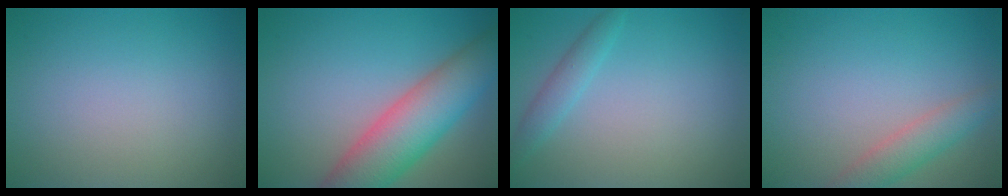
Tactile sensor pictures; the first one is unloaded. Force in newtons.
{"total": 8.3, "press": 8.3, "slide": 0.5}
{"total": 1.8, "press": 1.8, "slide": 0.2}
{"total": 2.9, "press": 2.9, "slide": 0.1}